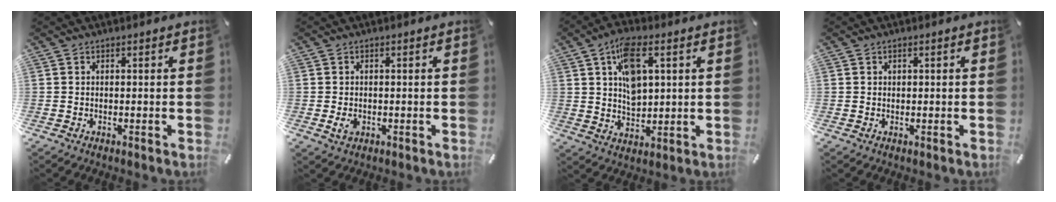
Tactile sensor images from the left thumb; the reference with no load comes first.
{"total": 2.5, "force": [-0.6, 1.8, 1.5], "torque": [-0.034, -0.002, -0.011]}
{"total": 10.4, "force": [3.6, 6.2, 7.6], "torque": [-0.133, -0.001, 0.063]}
{"total": 0.8, "force": [0.2, 0.7, 0.3], "torque": [-0.006, 0.004, 0.003]}